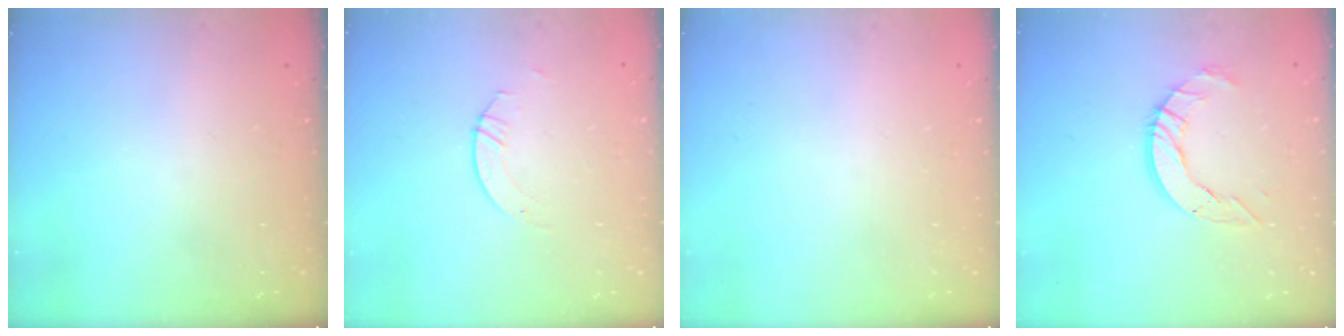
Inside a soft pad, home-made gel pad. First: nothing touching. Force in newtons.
{"total": 1.1, "press": 1.1, "slide": 0.1}
{"total": 0.0}
{"total": 8.1, "press": 8.0, "slide": 0.3}